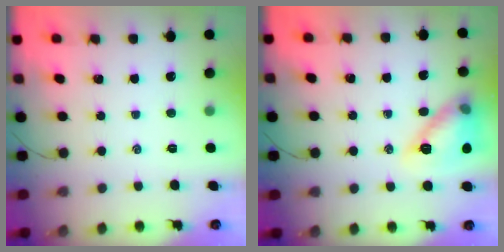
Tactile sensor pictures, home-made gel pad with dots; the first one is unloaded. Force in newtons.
{"total": 13.7, "press": 13.7, "slide": 0.6}